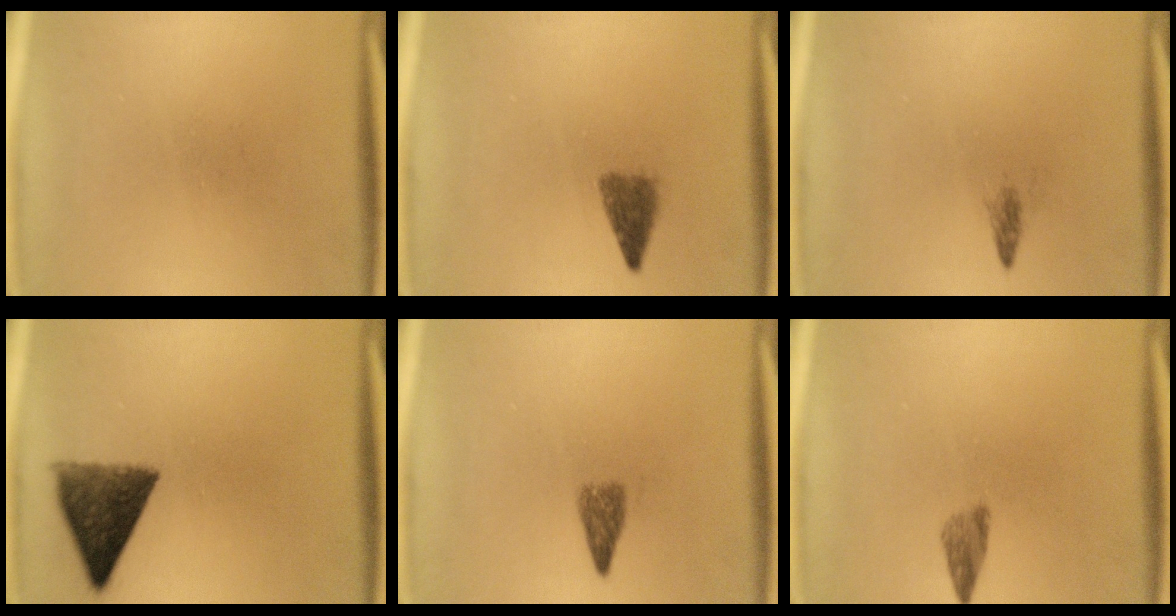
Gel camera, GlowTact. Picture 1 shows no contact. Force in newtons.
{"total": 2.8}
{"total": 1.0}
{"total": 9.2}
{"total": 2.3}
{"total": 2.1}